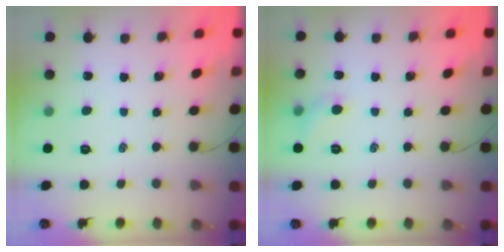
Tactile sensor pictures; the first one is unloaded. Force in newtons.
{"total": 5.1, "press": 4.9, "slide": 1.3}